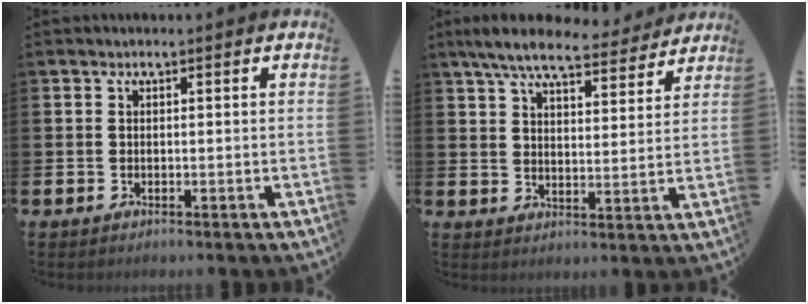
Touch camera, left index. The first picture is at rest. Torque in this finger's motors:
{"motor_torque": [1.05, -1.08, 0.70, 0.19]}